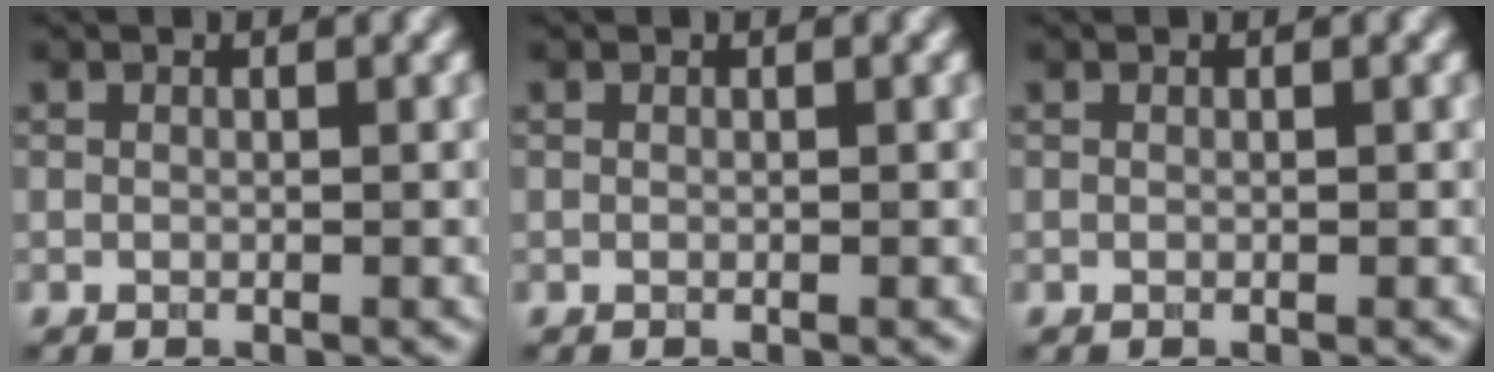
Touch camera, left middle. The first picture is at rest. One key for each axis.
{"total": 0.0}
{"total": 0.0}